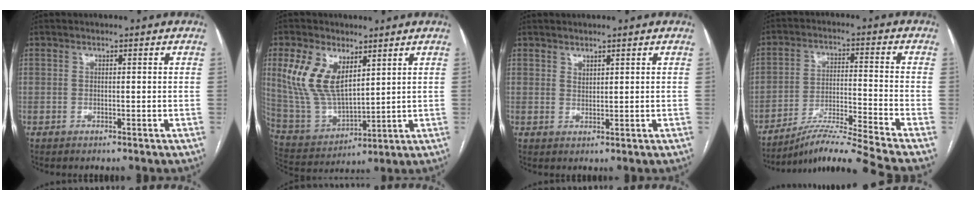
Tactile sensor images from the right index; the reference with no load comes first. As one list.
[{"total": 12.7, "force": [5.3, 6.3, 9.6], "torque": [-0.214, 0.008, 0.117]}, {"total": 1.2, "force": [1.0, 0.4, 0.4], "torque": [-0.005, -0.004, 0.019]}, {"total": 13.5, "force": [-11.8, -3.3, 5.5], "torque": [-0.086, -0.006, -0.200]}]